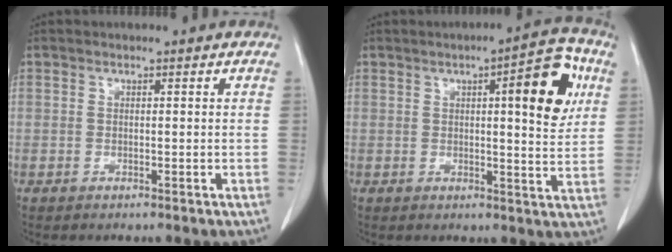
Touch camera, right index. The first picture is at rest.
{"total": 10.3, "force": [3.3, 1.9, 9.5], "torque": [-0.120, 0.008, 0.036]}